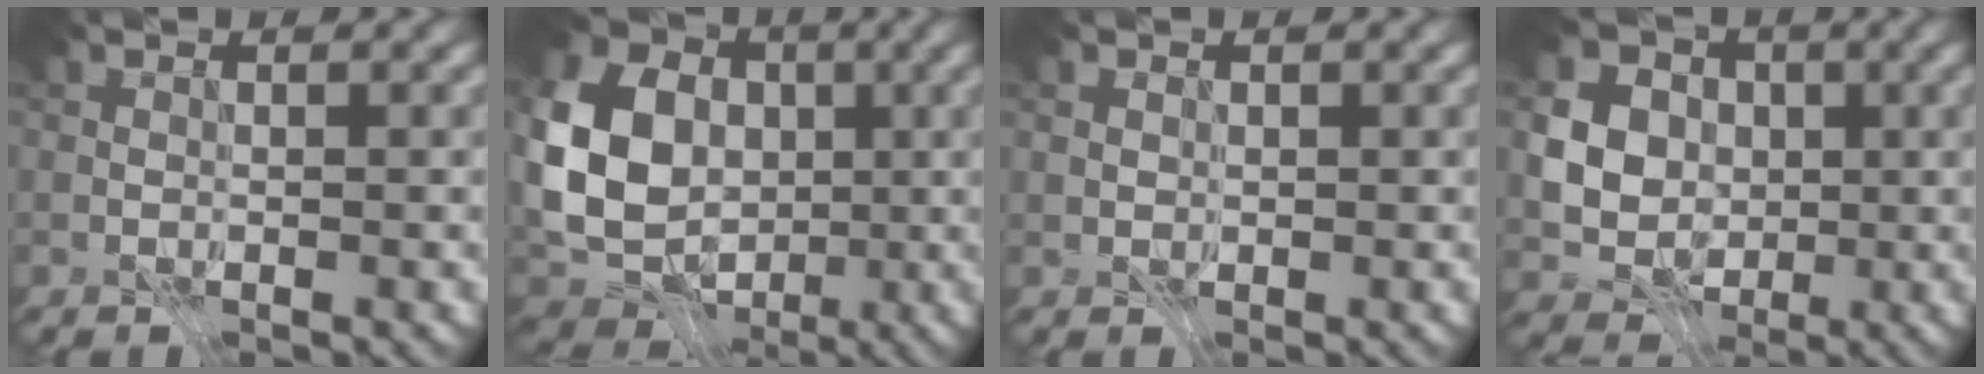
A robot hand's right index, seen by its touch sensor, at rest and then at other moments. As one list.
[{"total": 11.7, "force": [-0.2, 9.2, 7.2], "torque": [-0.175, -0.003, -0.021]}, {"total": 0.7, "force": [0.1, 0.6, 0.3], "torque": [-0.005, -0.001, 0.000]}, {"total": 8.0, "force": [0.4, 7.0, 3.8], "torque": [-0.069, 0.010, -0.016]}]